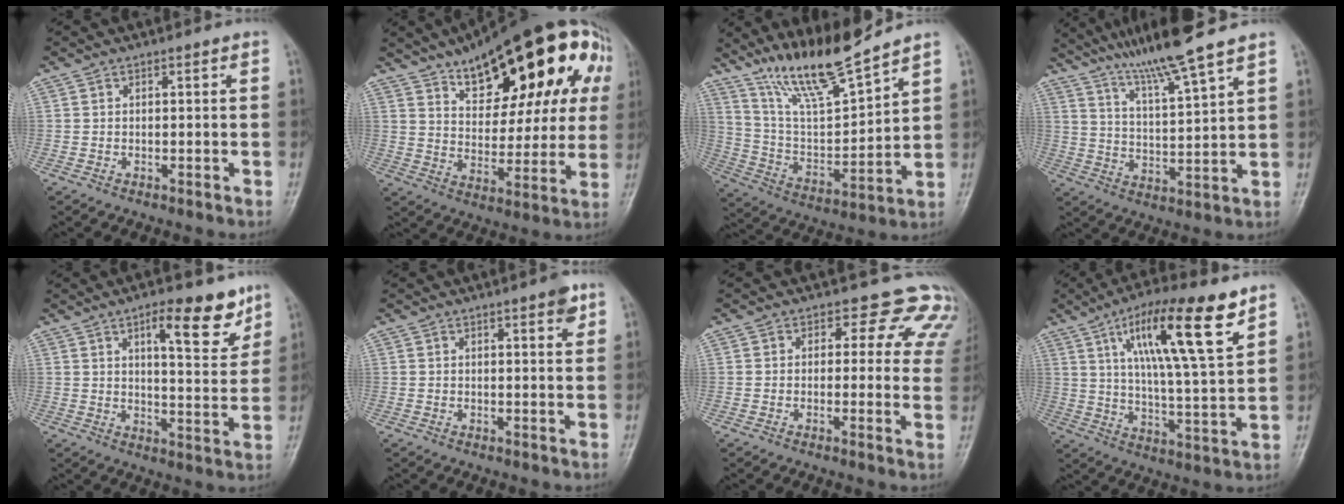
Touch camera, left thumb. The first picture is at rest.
{"total": 26.5, "force": [13.5, 11.1, 20.0], "torque": [-0.244, -0.018, 0.195]}
{"total": 14.4, "force": [12.3, 1.4, 7.4], "torque": [-0.124, -0.073, 0.240]}
{"total": 12.0, "force": [9.5, -0.4, 7.3], "torque": [-0.126, -0.043, 0.172]}
{"total": 10.7, "force": [6.4, 3.4, 7.8], "torque": [-0.085, -0.038, 0.093]}
{"total": 2.8, "force": [1.6, 0.7, 2.2], "torque": [-0.022, -0.005, 0.016]}
{"total": 9.7, "force": [6.9, 5.8, 3.7], "torque": [0.014, -0.021, 0.047]}
{"total": 17.7, "force": [9.1, 3.3, 14.9], "torque": [-0.238, -0.030, 0.153]}